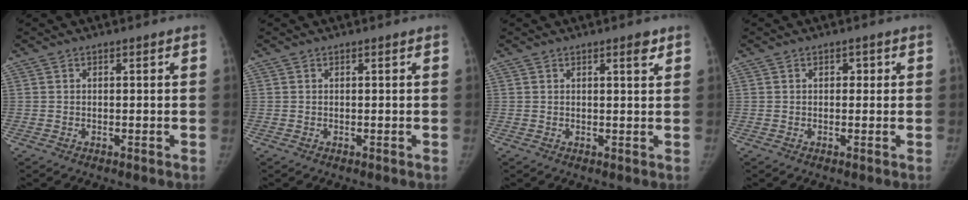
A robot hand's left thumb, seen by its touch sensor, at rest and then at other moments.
{"total": 0.0}
{"total": 2.0, "force": [1.2, 0.5, 1.5], "torque": [-0.017, -0.007, 0.017]}
{"total": 1.4, "force": [0.3, 1.1, 0.8], "torque": [0.003, 0.005, -0.001]}